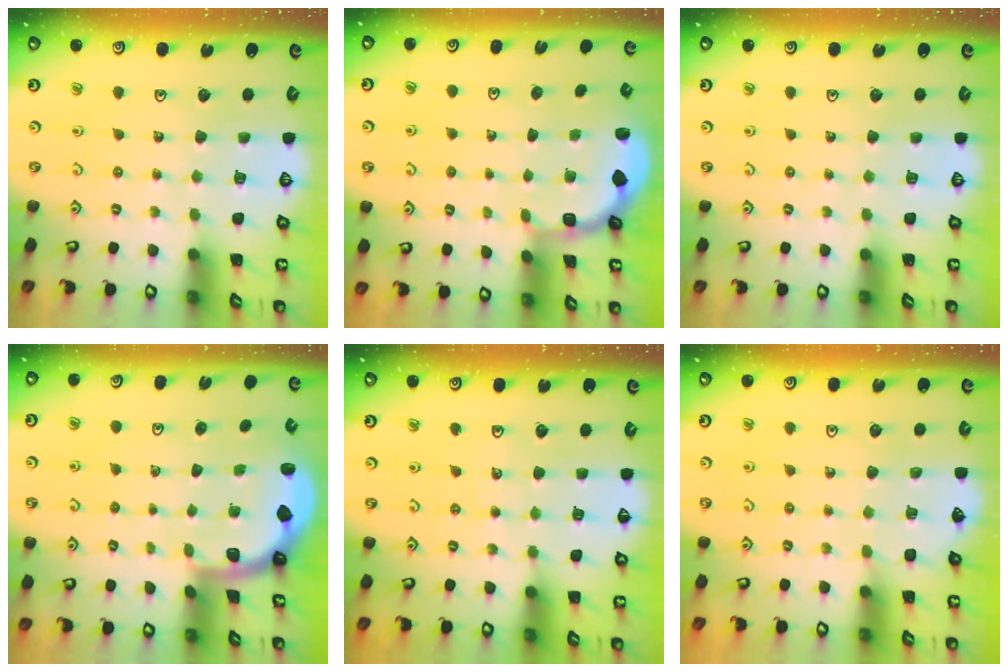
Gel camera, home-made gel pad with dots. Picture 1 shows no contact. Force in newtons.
{"total": 1.9, "press": 1.8, "slide": 0.7}
{"total": 0.0}
{"total": 1.9, "press": 1.8, "slide": 0.6}
{"total": 2.9, "press": 2.1, "slide": 2.1}
{"total": 5.2, "press": 5.2, "slide": 0.5}